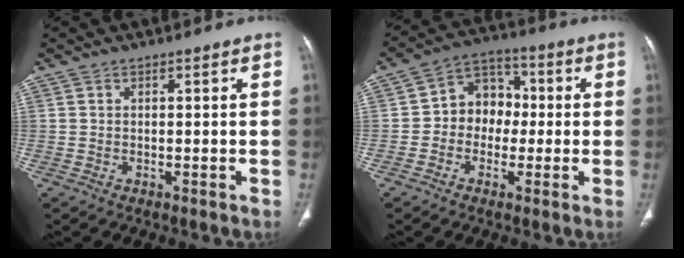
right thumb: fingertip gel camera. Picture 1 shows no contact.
{"total": 9.3, "force": [-0.5, 7.7, 5.2], "torque": [-0.035, 0.033, -0.024]}